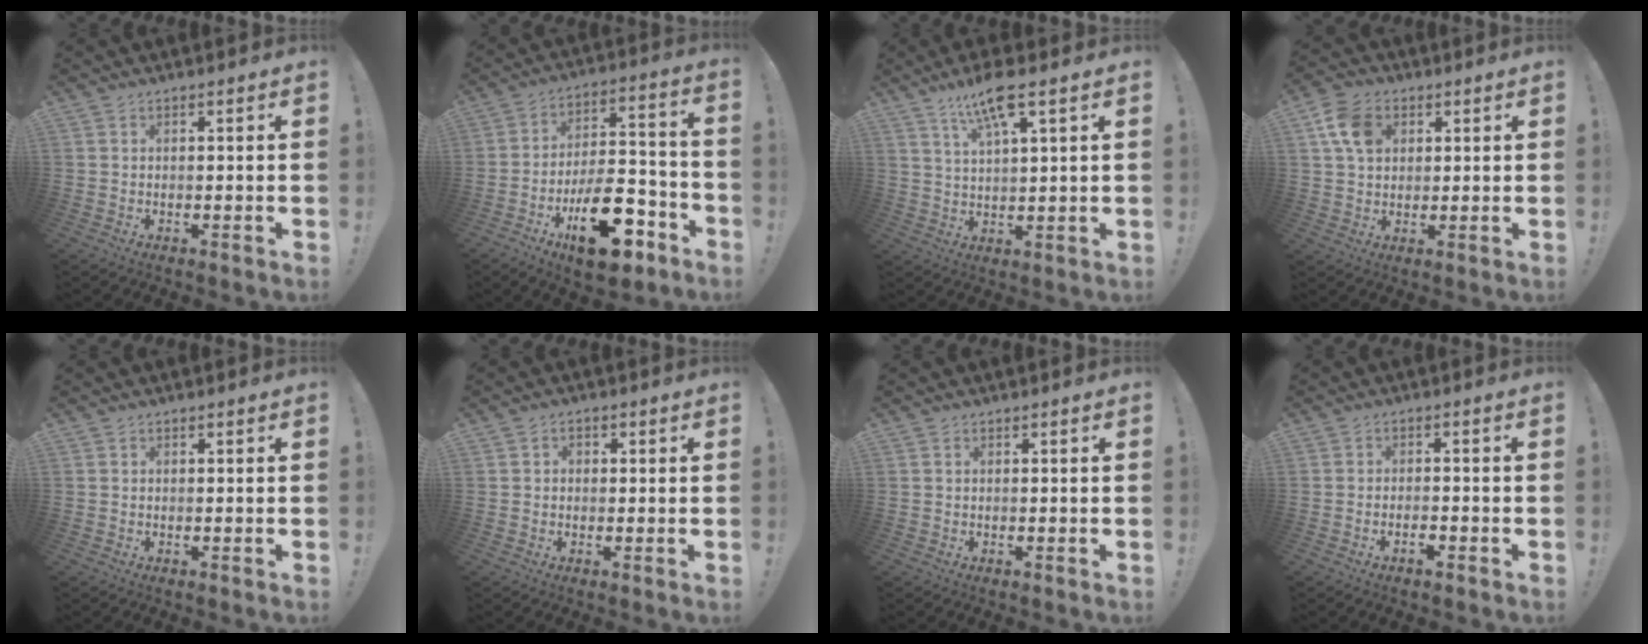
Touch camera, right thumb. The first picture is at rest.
{"total": 20.6, "force": [-10.9, 9.6, 14.7], "torque": [-0.227, 0.082, -0.167]}
{"total": 10.0, "force": [6.1, 2.2, 7.6], "torque": [-0.138, -0.018, 0.103]}
{"total": 9.4, "force": [3.2, 7.0, 5.4], "torque": [-0.100, 0.005, 0.065]}
{"total": 0.0}
{"total": 2.0, "force": [-0.5, 1.7, 0.9], "torque": [-0.013, 0.007, -0.009]}
{"total": 0.0}
{"total": 2.4, "force": [-1.6, 0.7, 1.6], "torque": [-0.029, 0.005, -0.026]}